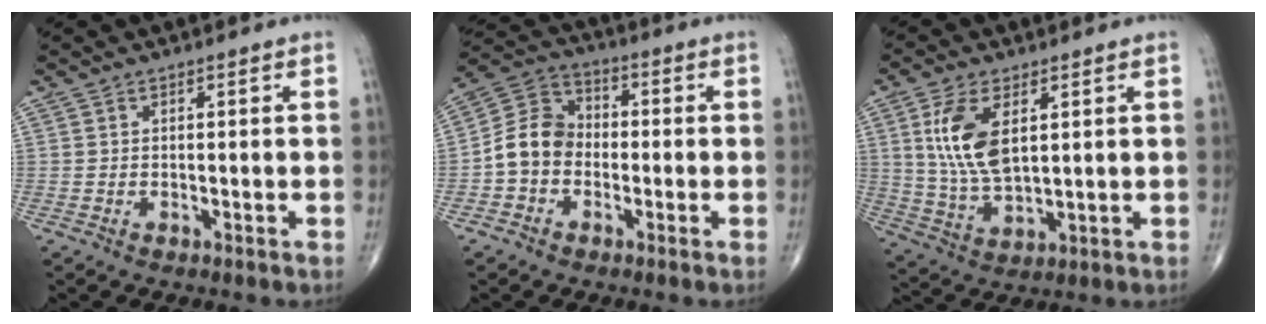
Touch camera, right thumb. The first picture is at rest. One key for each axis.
{"total": 8.9, "fx": -1.8, "fy": 7.3, "fz": 4.8, "tx": -0.073, "ty": 0.038, "tz": -0.051}
{"total": 11.1, "fx": 3.3, "fy": 5.4, "fz": 9.1, "tx": -0.183, "ty": -0.015, "tz": 0.071}